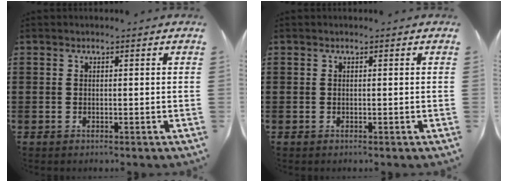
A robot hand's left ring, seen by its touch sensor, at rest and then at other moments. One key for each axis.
{"total": 0.0}